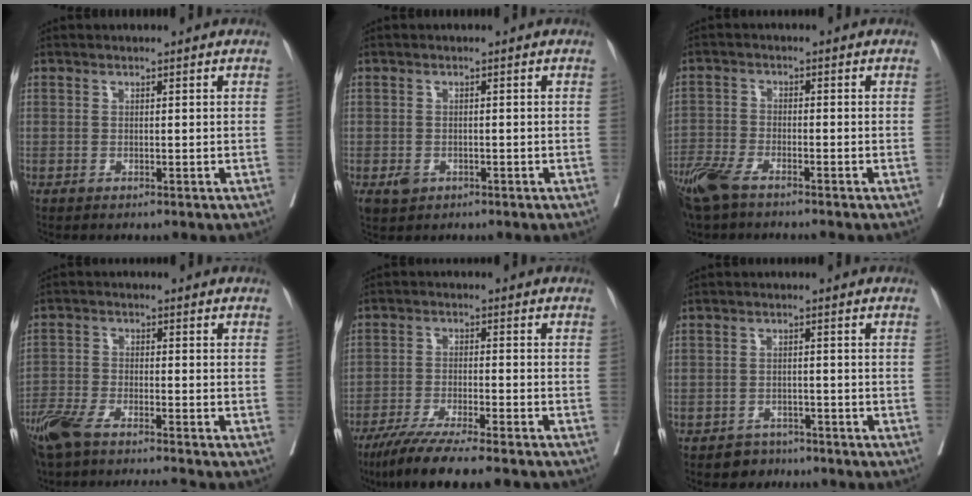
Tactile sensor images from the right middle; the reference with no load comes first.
{"total": 2.0, "force": [-0.9, 1.6, 0.9], "torque": [-0.013, 0.001, -0.006]}
{"total": 7.6, "force": [-5.9, 1.7, 4.4], "torque": [-0.092, -0.018, -0.115]}
{"total": 9.4, "force": [-7.9, 0.6, 5.0], "torque": [-0.091, -0.021, -0.142]}
{"total": 11.3, "force": [-9.3, 0.3, 6.5], "torque": [-0.097, -0.028, -0.149]}
{"total": 2.8, "force": [-2.2, 1.7, -0.2], "torque": [-0.008, 0.006, -0.032]}